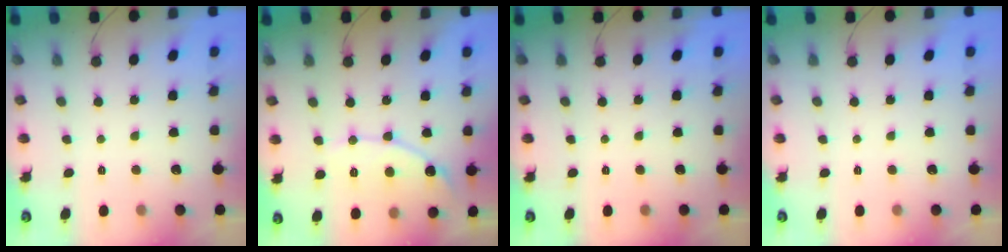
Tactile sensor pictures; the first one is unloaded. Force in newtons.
{"total": 10.8, "press": 10.8, "slide": 0.7}
{"total": 0.0}
{"total": 0.0}